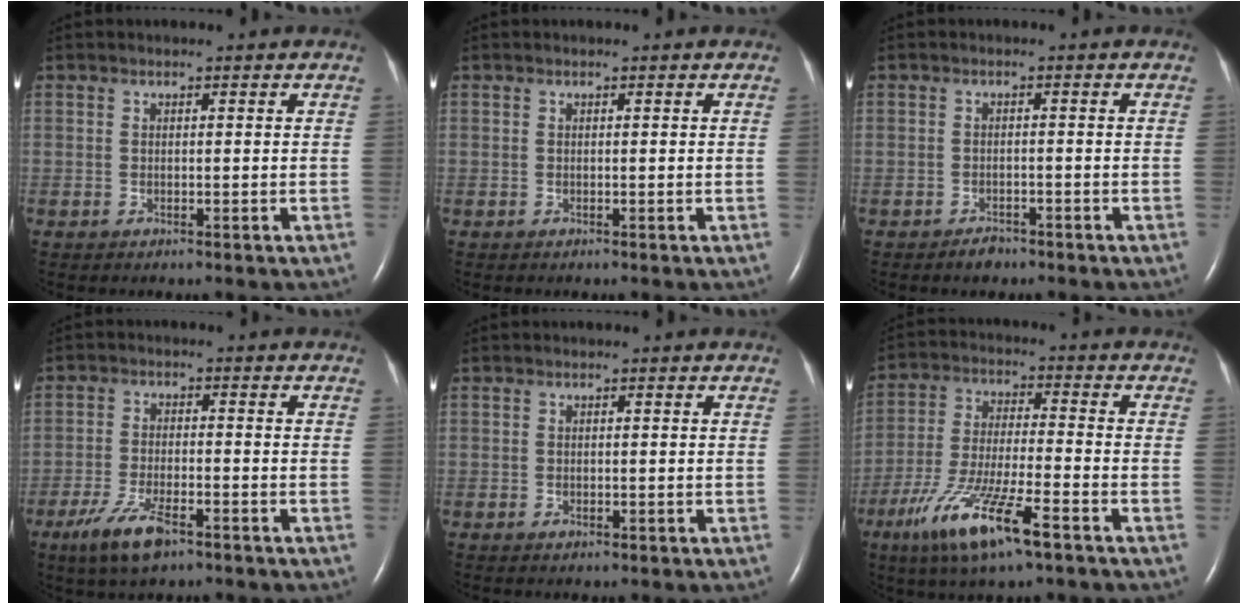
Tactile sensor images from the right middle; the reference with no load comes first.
{"total": 0.0}
{"total": 1.9, "force": [-1.5, 0.9, 0.6], "torque": [-0.016, 0.000, -0.021]}
{"total": 6.9, "force": [-4.4, 1.9, 5.0], "torque": [-0.109, -0.012, -0.078]}
{"total": 0.8, "force": [-0.4, 0.4, 0.6], "torque": [-0.010, 0.000, -0.003]}
{"total": 13.2, "force": [-7.4, 1.7, 10.8], "torque": [-0.216, -0.025, -0.132]}